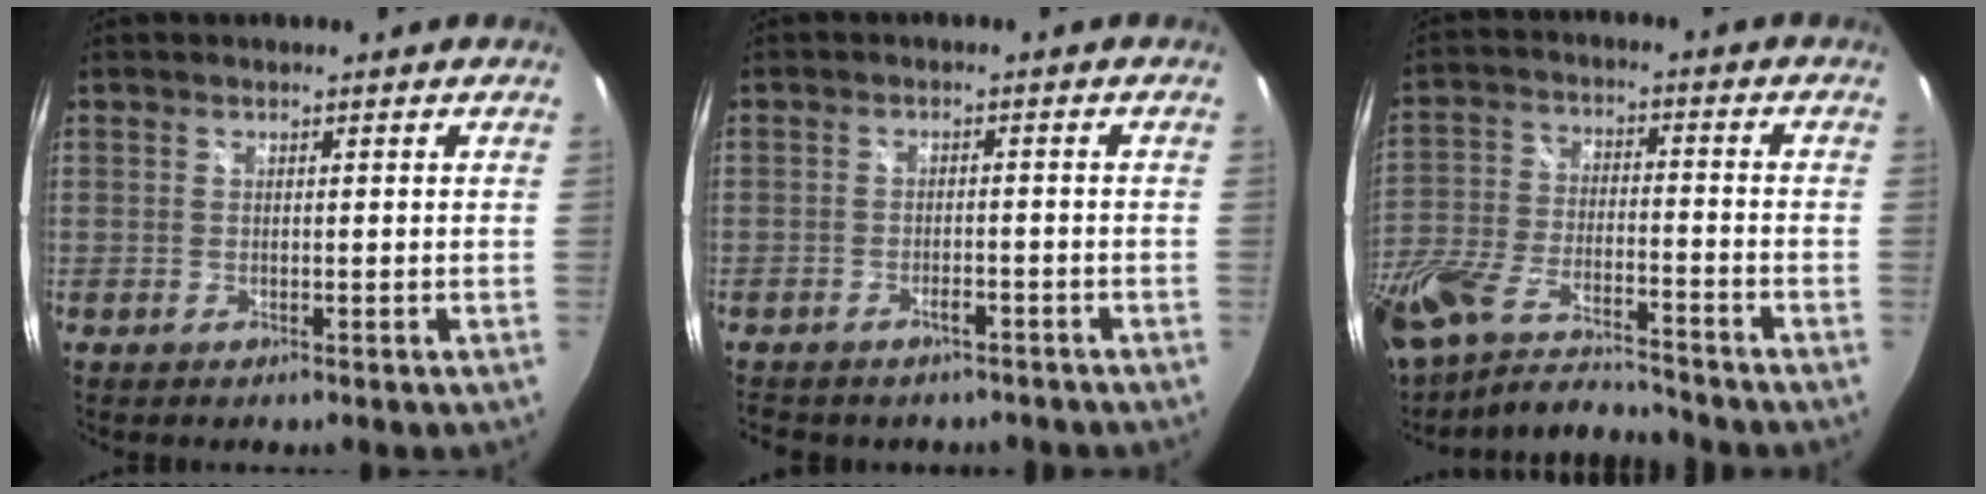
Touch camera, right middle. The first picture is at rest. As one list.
[{"total": 5.5, "force": [-4.6, 2.4, 2.0], "torque": [-0.048, -0.003, -0.060]}, {"total": 16.1, "force": [-13.7, 4.0, 7.5], "torque": [-0.174, -0.031, -0.251]}]